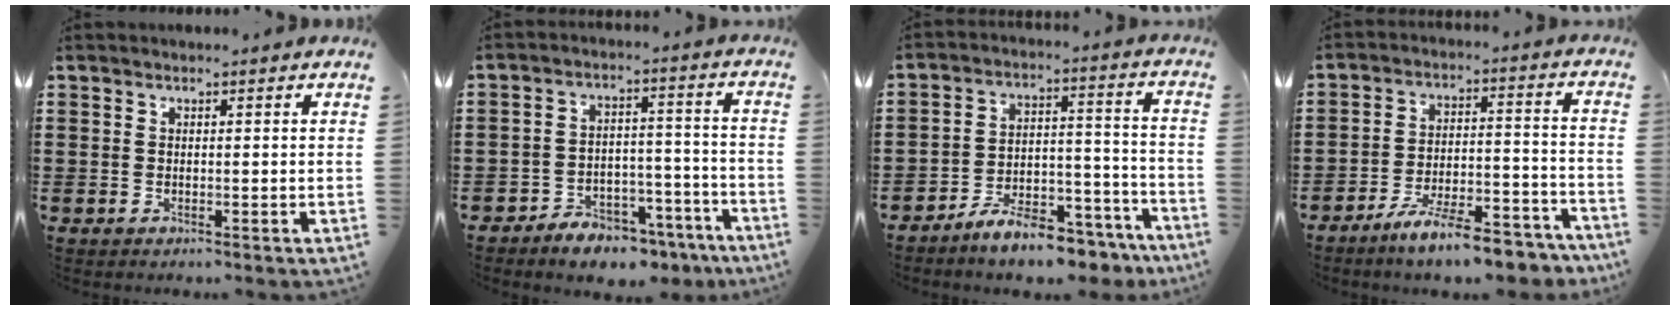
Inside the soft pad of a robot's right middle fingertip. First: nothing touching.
{"total": 5.6, "force": [-5.3, 1.7, 1.0], "torque": [-0.014, 0.021, -0.103]}
{"total": 8.2, "force": [-7.6, 1.6, 2.9], "torque": [-0.040, 0.027, -0.139]}
{"total": 9.9, "force": [-8.5, 1.1, 4.9], "torque": [-0.077, 0.021, -0.158]}